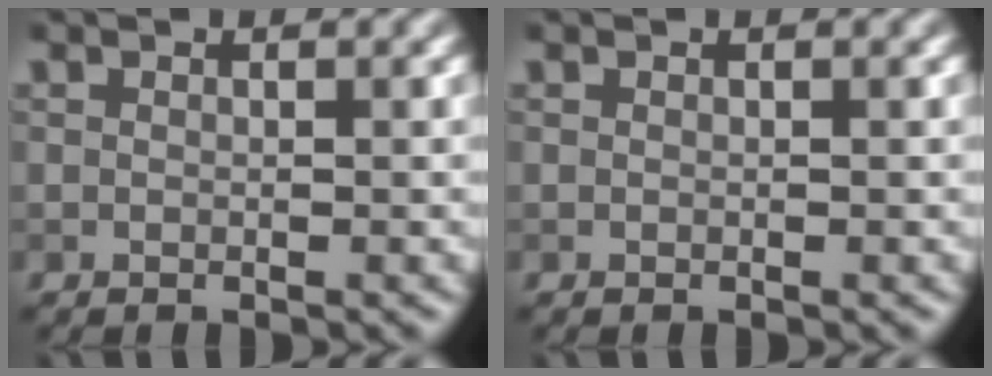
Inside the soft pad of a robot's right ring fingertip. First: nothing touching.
{"total": 0.0}